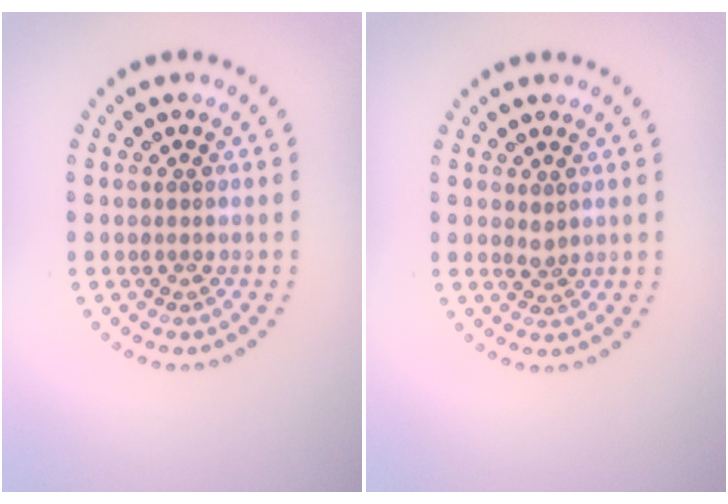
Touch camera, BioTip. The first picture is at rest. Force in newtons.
{"total": 0.9, "press": 0.7, "slide": 0.6}